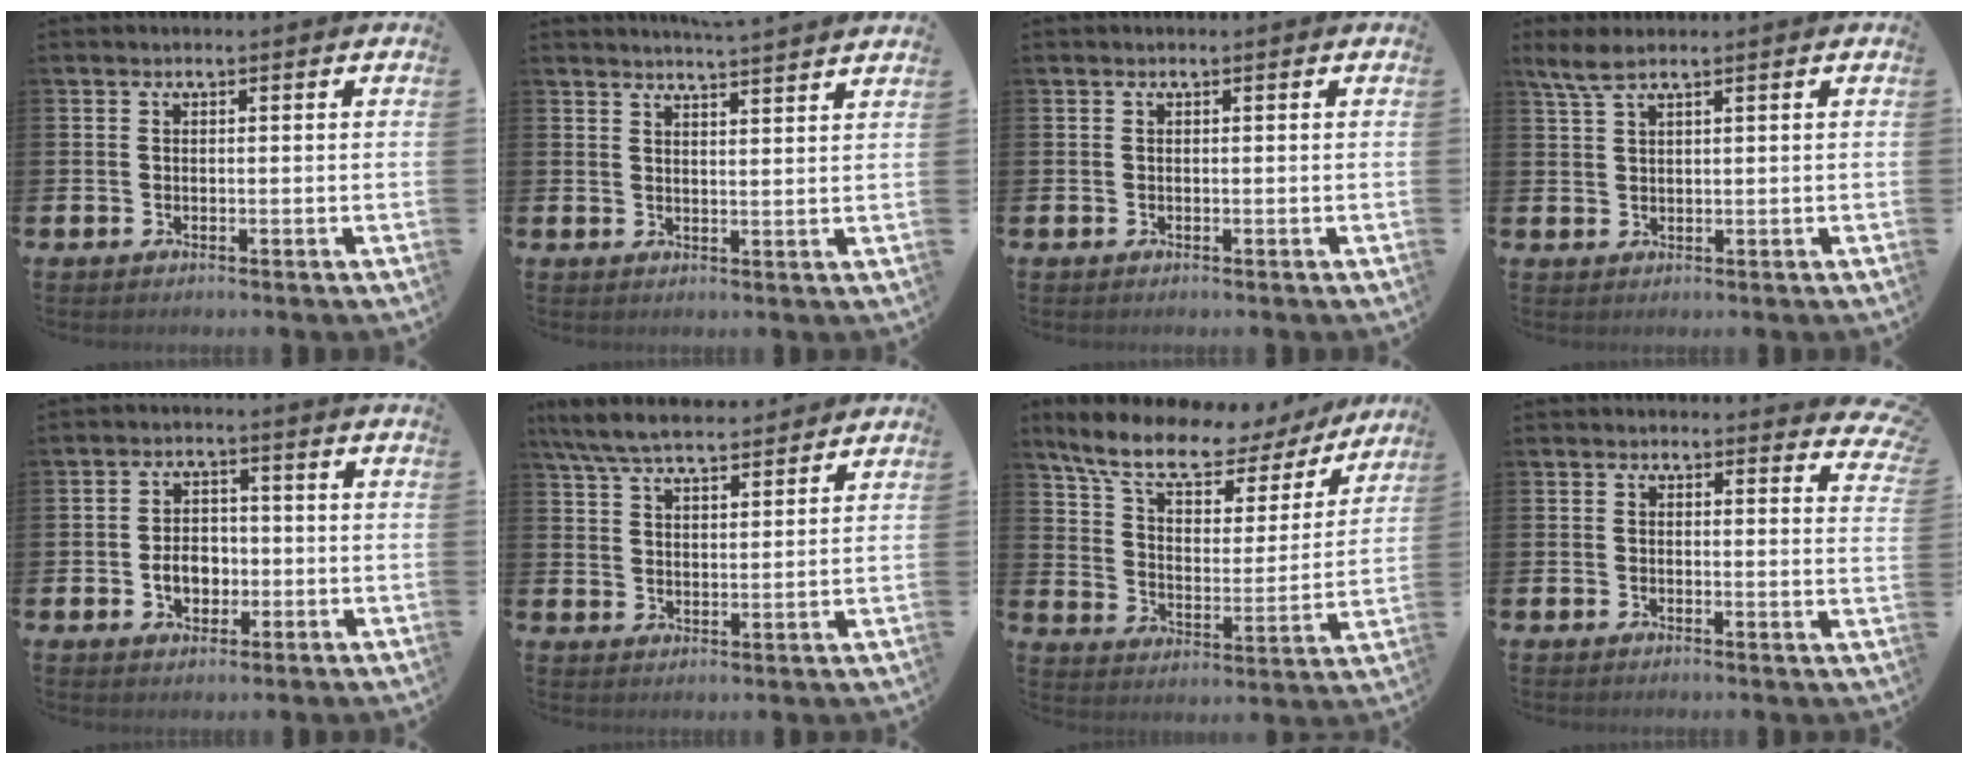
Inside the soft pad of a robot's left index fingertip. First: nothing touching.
{"total": 3.9, "force": [3.8, -0.8, 0.1], "torque": [-0.007, -0.025, 0.069]}
{"total": 0.0}
{"total": 3.2, "force": [2.3, 0.6, 2.1], "torque": [-0.051, 0.003, 0.043]}
{"total": 4.2, "force": [-1.0, 3.1, 2.7], "torque": [-0.037, -0.001, -0.025]}
{"total": 7.1, "force": [6.6, 1.2, 2.2], "torque": [-0.068, -0.026, 0.121]}
{"total": 11.0, "force": [9.1, 3.6, 5.1], "torque": [-0.124, -0.055, 0.151]}
{"total": 2.2, "force": [2.1, 0.5, 0.2], "torque": [0.012, -0.015, 0.034]}